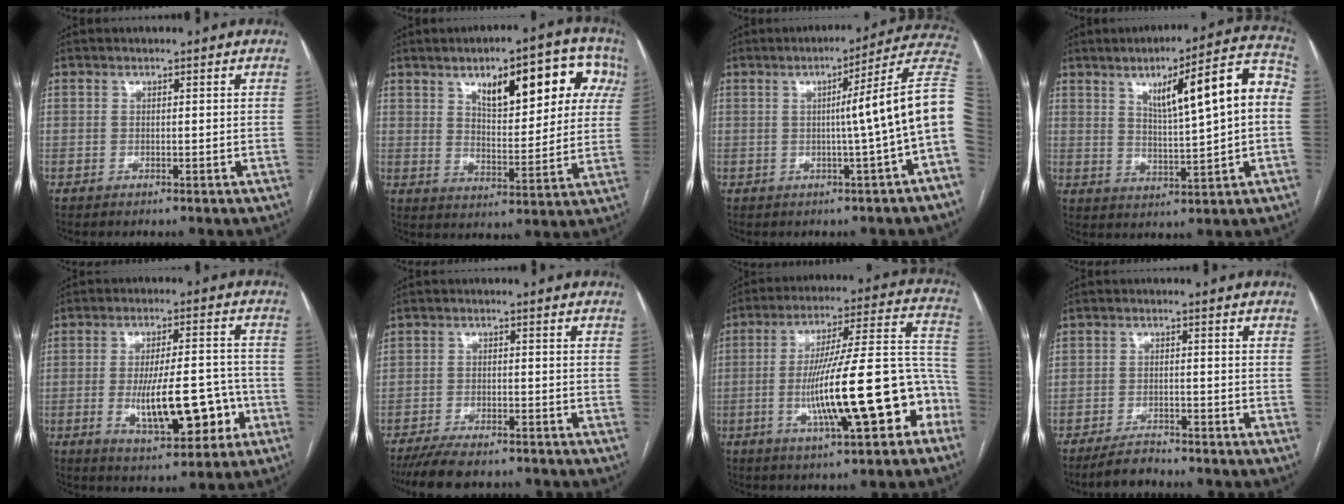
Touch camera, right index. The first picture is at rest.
{"total": 15.4, "force": [7.0, 5.8, 12.4], "torque": [-0.155, 0.026, 0.100]}
{"total": 11.5, "force": [-0.1, -2.2, 11.2], "torque": [-0.127, 0.021, -0.010]}
{"total": 13.7, "force": [2.6, 1.7, 13.3], "torque": [-0.188, 0.029, 0.040]}
{"total": 13.1, "force": [-3.4, 4.1, 11.9], "torque": [-0.192, 0.010, -0.045]}
{"total": 7.8, "force": [-6.8, 2.1, 3.3], "torque": [-0.049, -0.012, -0.108]}
{"total": 21.0, "force": [-6.8, 3.3, 19.6], "torque": [-0.270, 0.026, -0.095]}
{"total": 3.2, "force": [-3.0, 0.8, 0.8], "torque": [-0.020, -0.007, -0.054]}